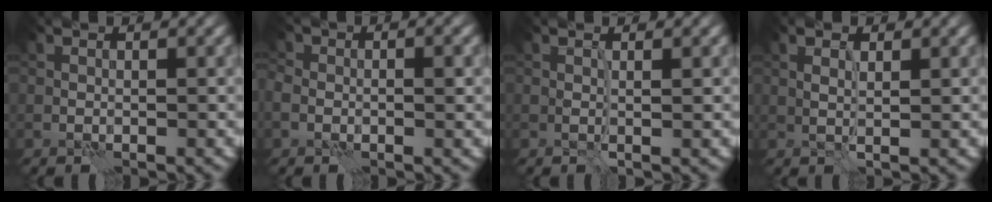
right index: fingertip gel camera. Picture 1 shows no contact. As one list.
[{"total": 3.0, "force": [-0.5, 2.0, 2.2], "torque": [-0.035, -0.003, -0.007]}, {"total": 0.7, "force": [0.1, 0.2, 0.7], "torque": [-0.006, 0.001, -0.002]}, {"total": 1.4, "force": [0.6, 0.5, 1.2], "torque": [-0.009, -0.002, 0.006]}]